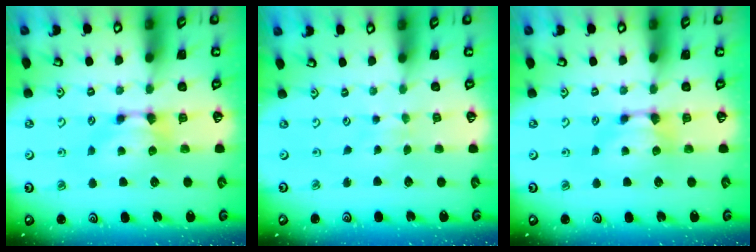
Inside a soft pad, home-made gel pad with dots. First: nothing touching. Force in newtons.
{"total": 3.6, "press": 3.6, "slide": 0.3}
{"total": 0.0}